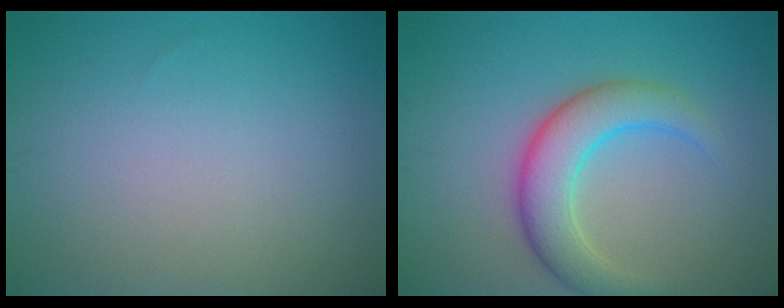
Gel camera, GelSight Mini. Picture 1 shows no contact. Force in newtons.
{"total": 5.2, "press": 5.2, "slide": 0.1}